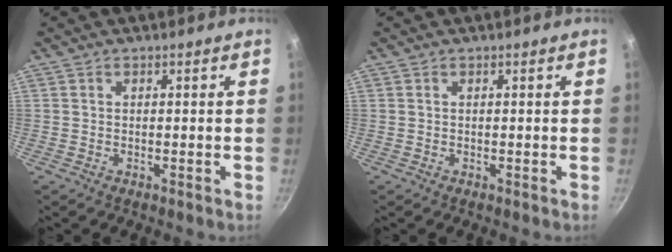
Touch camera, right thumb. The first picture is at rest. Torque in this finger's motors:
{"motor_torque": [-0.02, 0.19, 0.28, -0.12, -0.01]}